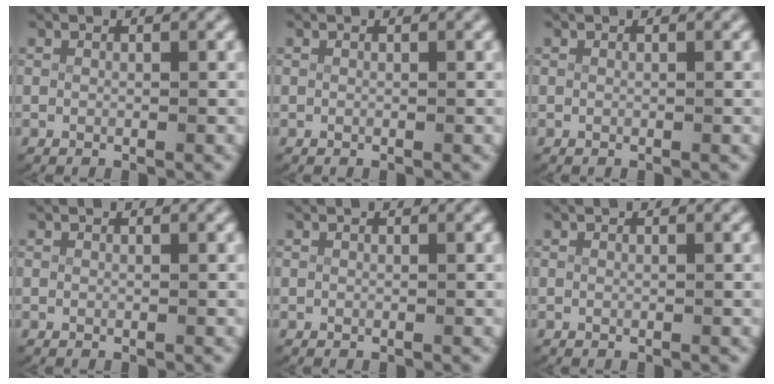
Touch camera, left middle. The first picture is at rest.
{"total": 0.0}
{"total": 0.0}
{"total": 0.0}
{"total": 0.0}
{"total": 0.0}